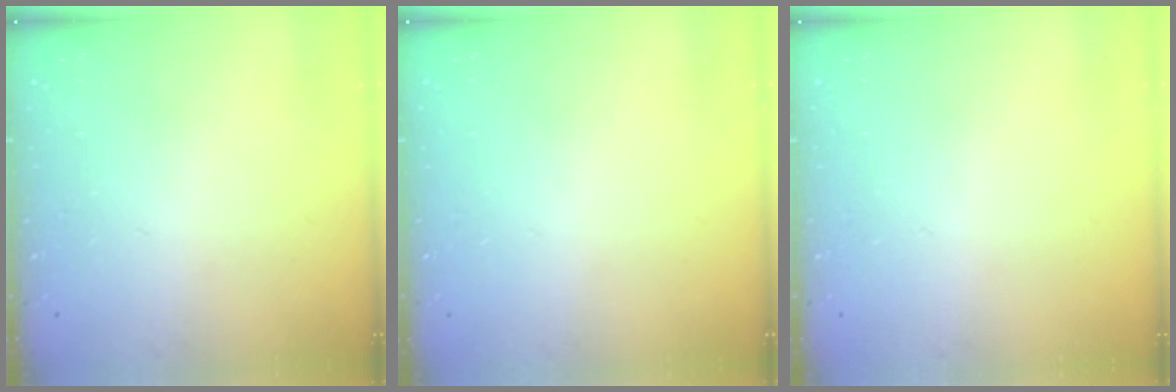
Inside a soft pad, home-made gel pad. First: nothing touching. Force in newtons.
{"total": 0.0}
{"total": 0.0}